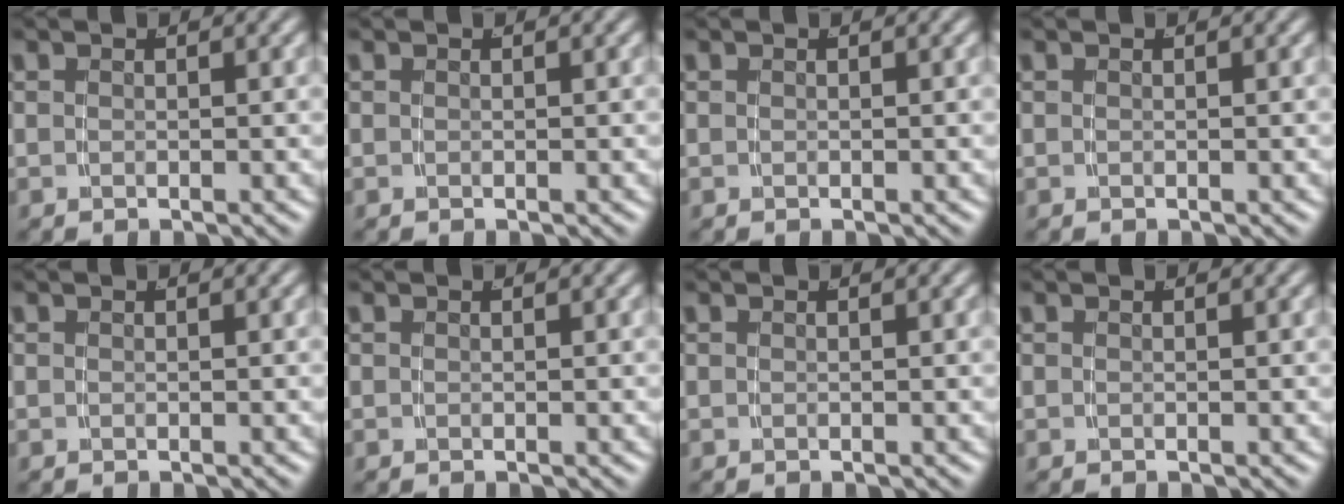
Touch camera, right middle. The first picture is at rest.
{"total": 0.0}
{"total": 0.0}
{"total": 0.0}
{"total": 0.0}
{"total": 0.0}
{"total": 0.0}
{"total": 0.0}